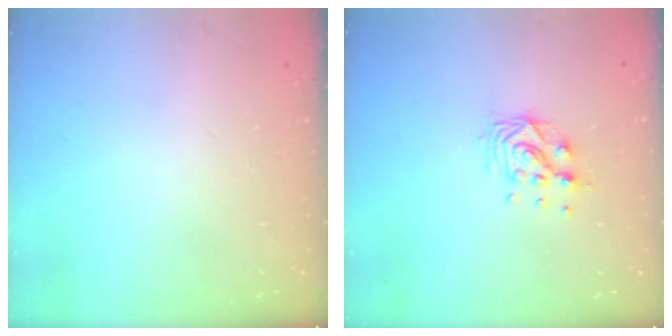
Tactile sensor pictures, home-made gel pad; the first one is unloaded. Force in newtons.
{"total": 9.6, "press": 9.5, "slide": 0.8}